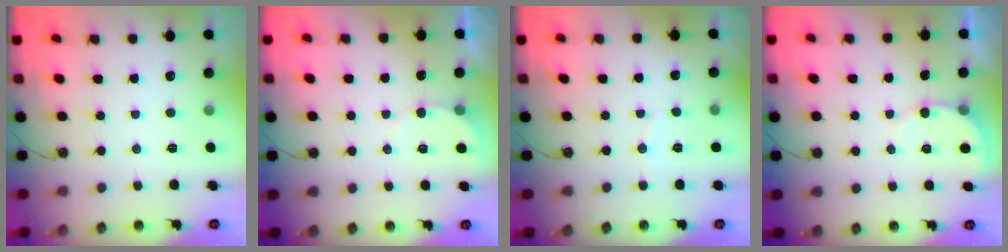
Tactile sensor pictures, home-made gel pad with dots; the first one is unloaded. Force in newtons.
{"total": 3.2, "press": 3.2, "slide": 0.3}
{"total": 2.9, "press": 2.9, "slide": 0.3}
{"total": 4.3, "press": 4.3, "slide": 0.3}